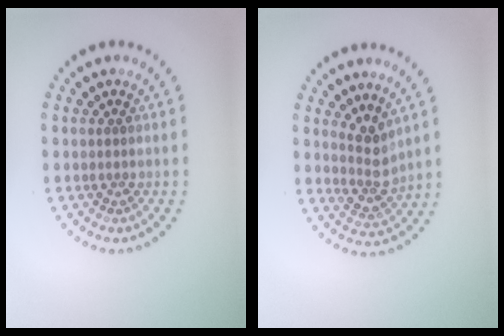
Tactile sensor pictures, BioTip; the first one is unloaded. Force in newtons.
{"total": 2.8, "press": 2.1, "slide": 1.9}